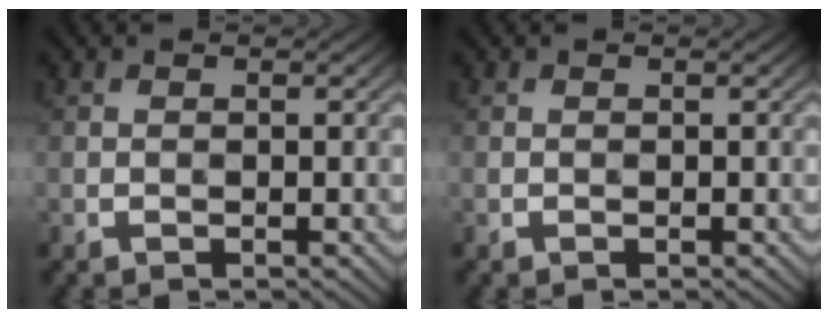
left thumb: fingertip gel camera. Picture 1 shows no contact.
{"total": 0.0}